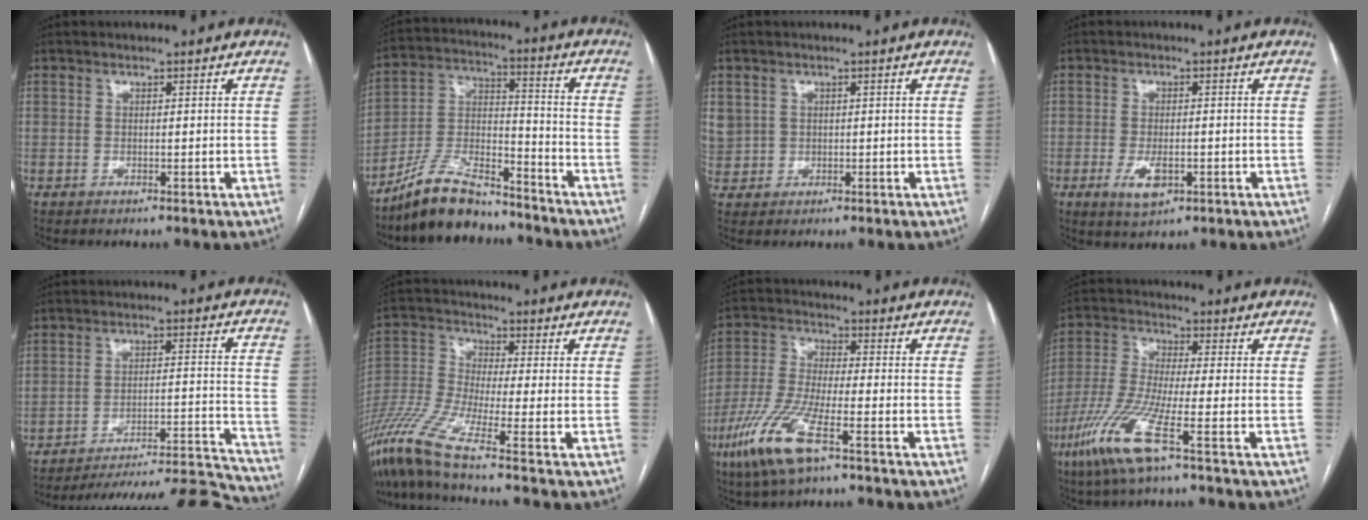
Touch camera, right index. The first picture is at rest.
{"total": 12.5, "force": [-10.7, 3.2, 5.5], "torque": [-0.111, 0.012, -0.200]}
{"total": 5.3, "force": [1.3, 5.0, 1.2], "torque": [-0.044, 0.013, 0.041]}
{"total": 4.6, "force": [-1.7, 2.0, 3.8], "torque": [-0.073, -0.005, -0.022]}
{"total": 23.0, "force": [-22.3, 0.0, 5.5], "torque": [-0.038, 0.009, -0.304]}
{"total": 11.3, "force": [-8.3, -2.1, 7.4], "torque": [-0.171, -0.019, -0.165]}
{"total": 11.8, "force": [-6.3, 2.3, 9.7], "torque": [-0.214, -0.020, -0.121]}
{"total": 10.6, "force": [-5.3, 0.1, 9.2], "torque": [-0.203, -0.023, -0.112]}